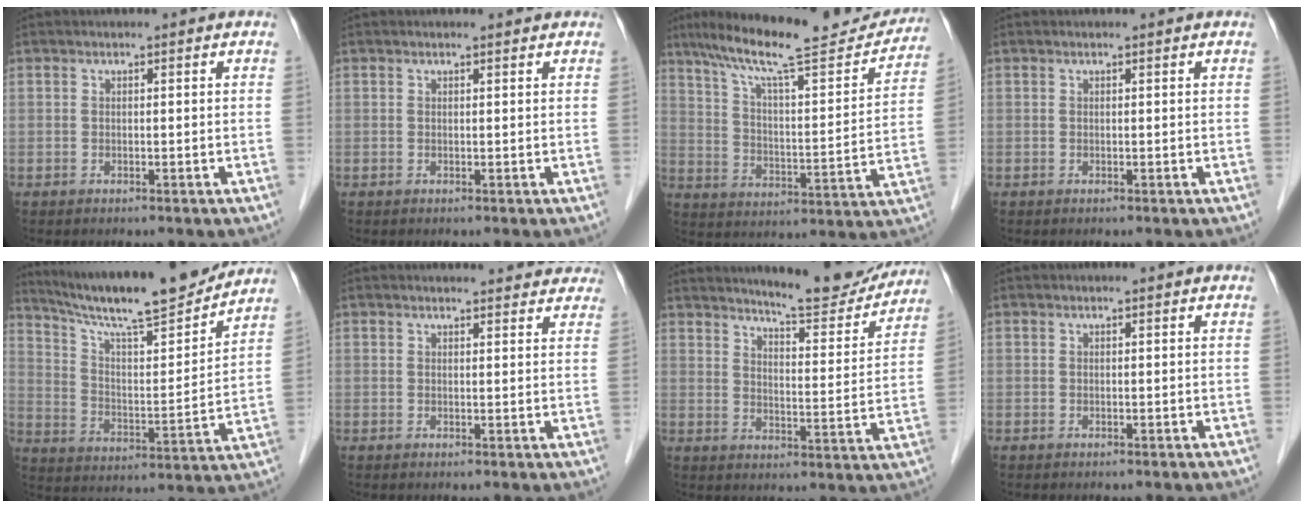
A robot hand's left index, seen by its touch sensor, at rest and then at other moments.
{"total": 0.9, "force": [0.9, 0.1, 0.1], "torque": [-0.012, 0.001, 0.010]}
{"total": 21.4, "force": [18.7, 2.7, 10.1], "torque": [-0.166, -0.002, 0.271]}
{"total": 0.0}
{"total": 19.5, "force": [17.4, 1.0, 8.7], "torque": [-0.149, -0.006, 0.273]}
{"total": 10.3, "force": [9.8, 2.4, 2.1], "torque": [0.004, 0.006, 0.090]}
{"total": 13.9, "force": [13.1, 1.4, 4.5], "torque": [-0.062, -0.028, 0.170]}
{"total": 0.0}